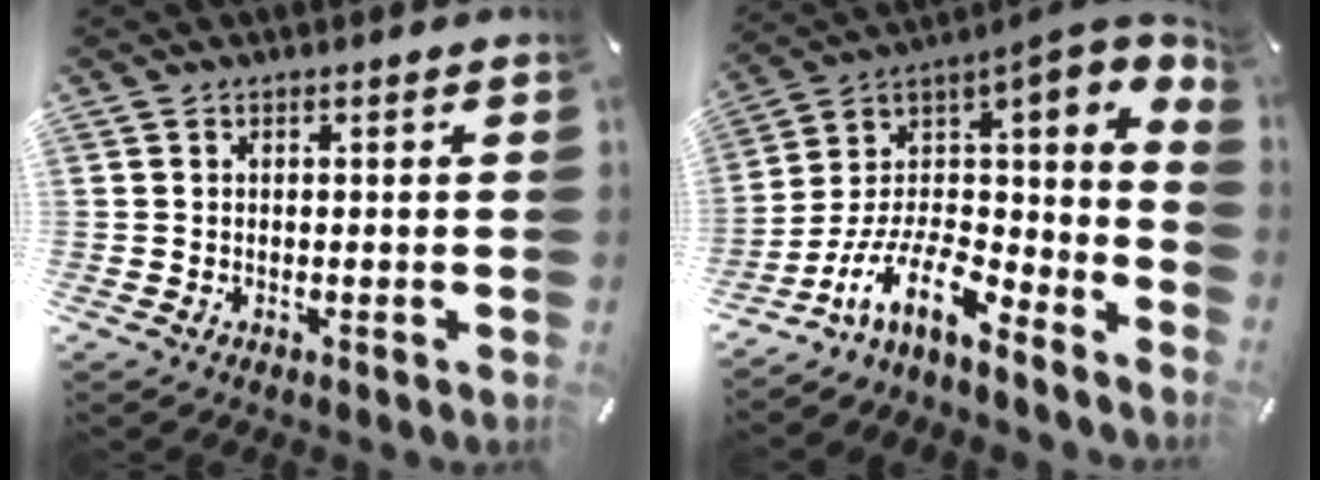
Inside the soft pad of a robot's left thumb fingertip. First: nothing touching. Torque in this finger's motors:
{"motor_torque": [-1.37, 2.82, 1.51, 1.26, 0.50]}